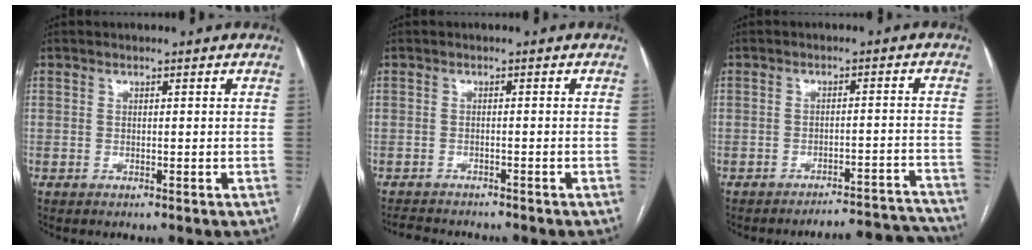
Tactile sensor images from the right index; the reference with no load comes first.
{"total": 5.6, "force": [-5.2, 1.1, 1.8], "torque": [-0.030, -0.008, -0.075]}
{"total": 12.1, "force": [-12.1, -0.4, 0.3], "torque": [0.023, 0.021, -0.147]}